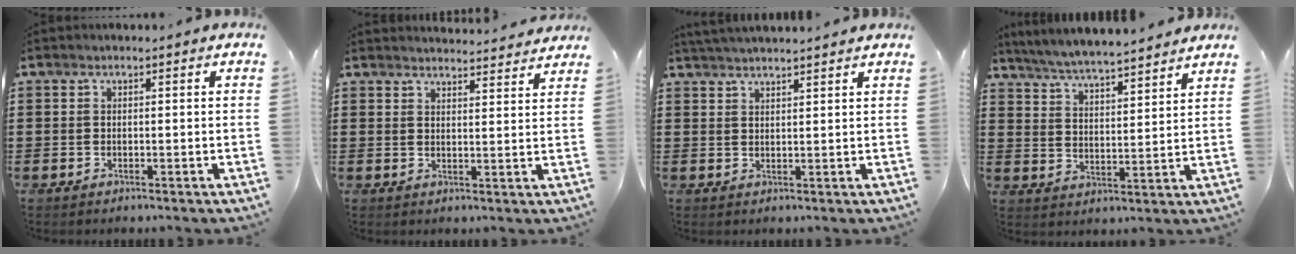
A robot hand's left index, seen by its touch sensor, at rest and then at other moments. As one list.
[{"total": 3.2, "force": [3.2, -0.2, 0.0], "torque": [-0.002, -0.019, 0.058]}, {"total": 2.5, "force": [2.5, -0.4, 0.2], "torque": [-0.011, -0.002, 0.049]}, {"total": 5.4, "force": [5.3, -0.5, 0.9], "torque": [-0.042, -0.033, 0.091]}]